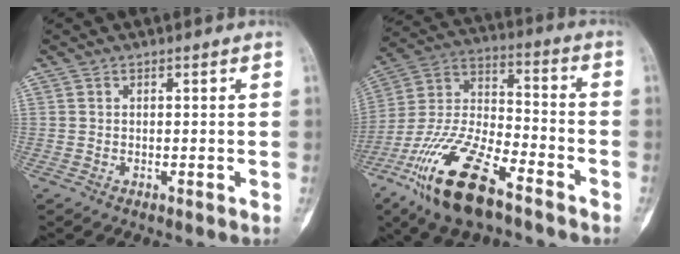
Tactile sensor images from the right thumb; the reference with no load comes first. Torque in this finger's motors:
{"motor_torque": [0.56, 0.48, 1.81, -0.98, 0.58]}